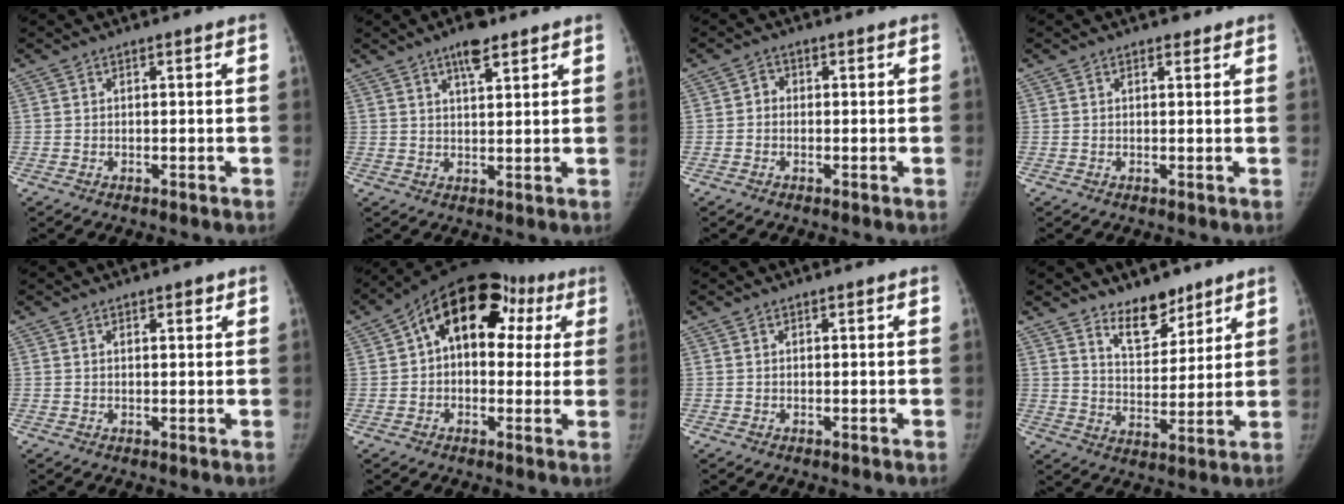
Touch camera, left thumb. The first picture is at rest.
{"total": 6.2, "force": [4.0, 2.2, 4.2], "torque": [-0.052, -0.018, 0.062]}
{"total": 1.6, "force": [-0.4, 1.4, 0.7], "torque": [-0.001, 0.006, -0.015]}
{"total": 1.3, "force": [1.1, 0.7, 0.1], "torque": [0.010, -0.007, 0.011]}
{"total": 1.3, "force": [0.9, 0.6, 0.8], "torque": [-0.003, -0.004, 0.011]}
{"total": 17.9, "force": [5.5, 11.6, 12.5], "torque": [-0.132, 0.044, 0.071]}
{"total": 0.0}
{"total": 8.6, "force": [6.6, 4.1, 3.7], "torque": [-0.028, -0.053, 0.115]}